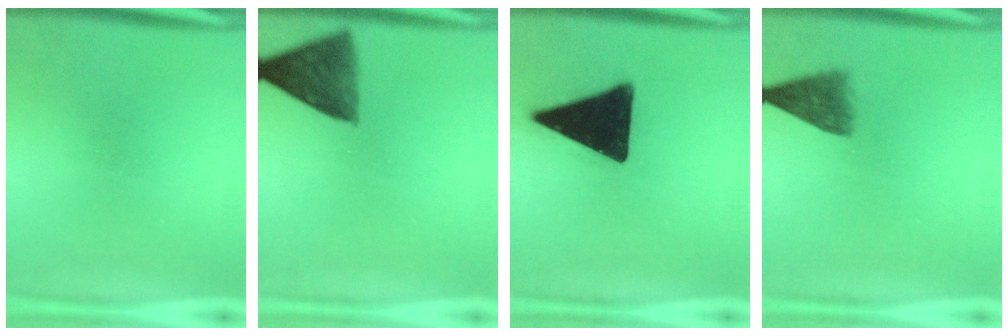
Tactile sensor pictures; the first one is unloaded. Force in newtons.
{"total": 8.6}
{"total": 19.6}
{"total": 4.9}